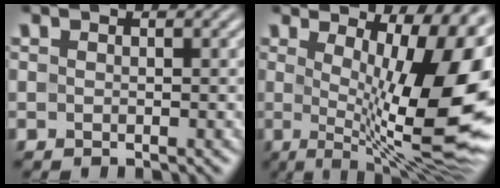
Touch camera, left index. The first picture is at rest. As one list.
[{"total": 14.6, "force": [0.9, 4.3, 13.9], "torque": [-0.161, -0.005, 0.015]}]